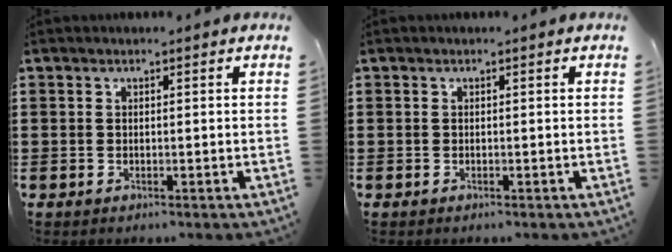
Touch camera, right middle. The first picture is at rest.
{"total": 0.0}